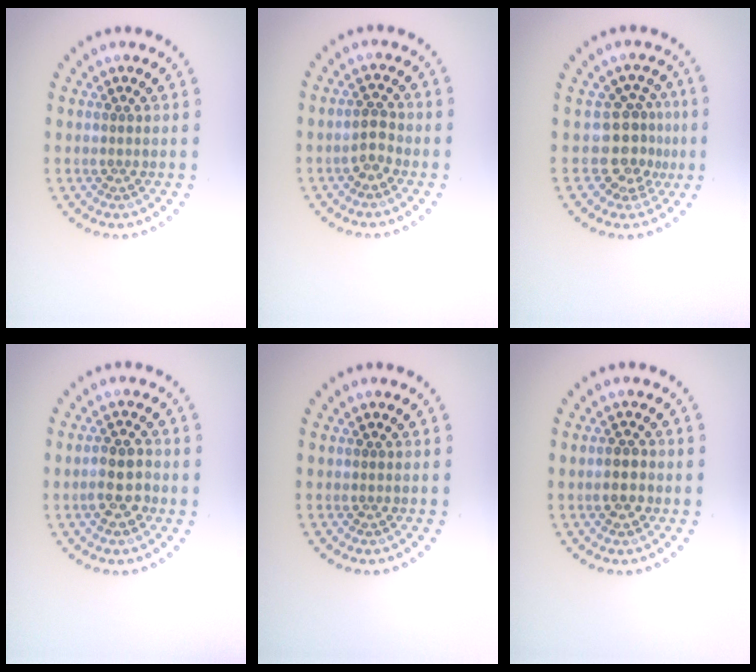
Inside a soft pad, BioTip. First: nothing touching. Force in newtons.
{"total": 1.8, "press": 1.7, "slide": 0.5}
{"total": 3.4, "press": 2.5, "slide": 2.3}
{"total": 2.8, "press": 2.7, "slide": 0.8}
{"total": 0.0}
{"total": 2.0, "press": 1.9, "slide": 0.5}